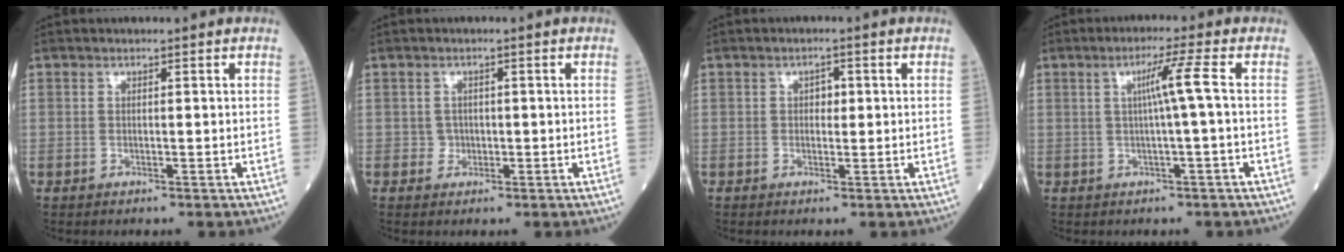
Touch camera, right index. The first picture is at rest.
{"total": 1.4, "force": [-0.3, 1.3, 0.2], "torque": [0.002, 0.006, -0.006]}
{"total": 1.7, "force": [0.2, 1.1, 1.2], "torque": [-0.014, 0.004, 0.000]}
{"total": 4.3, "force": [0.3, -1.2, 4.1], "torque": [-0.075, 0.007, 0.005]}